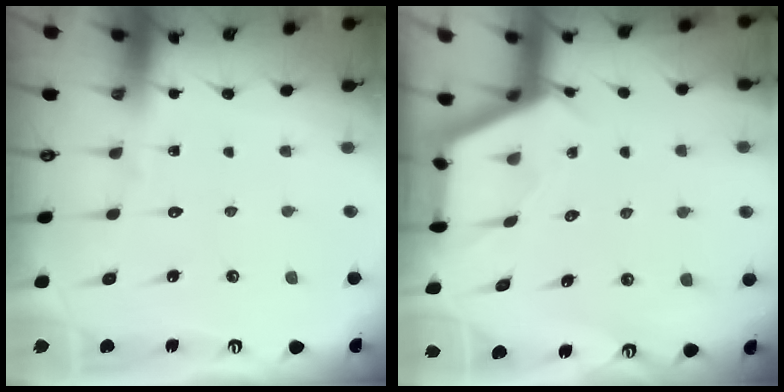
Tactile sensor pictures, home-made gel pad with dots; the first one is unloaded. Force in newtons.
{"total": 2.8, "press": 2.8, "slide": 0.4}